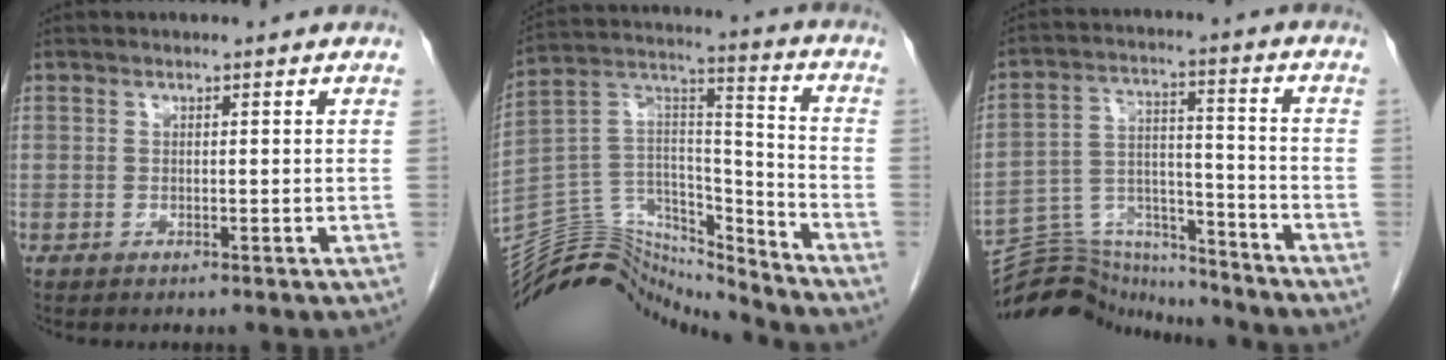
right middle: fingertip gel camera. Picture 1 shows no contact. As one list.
[{"total": 16.2, "force": [-15.8, 3.5, 1.1], "torque": [-0.012, 0.087, -0.275]}, {"total": 14.2, "force": [-14.1, 2.0, 0.7], "torque": [-0.013, 0.047, -0.234]}]